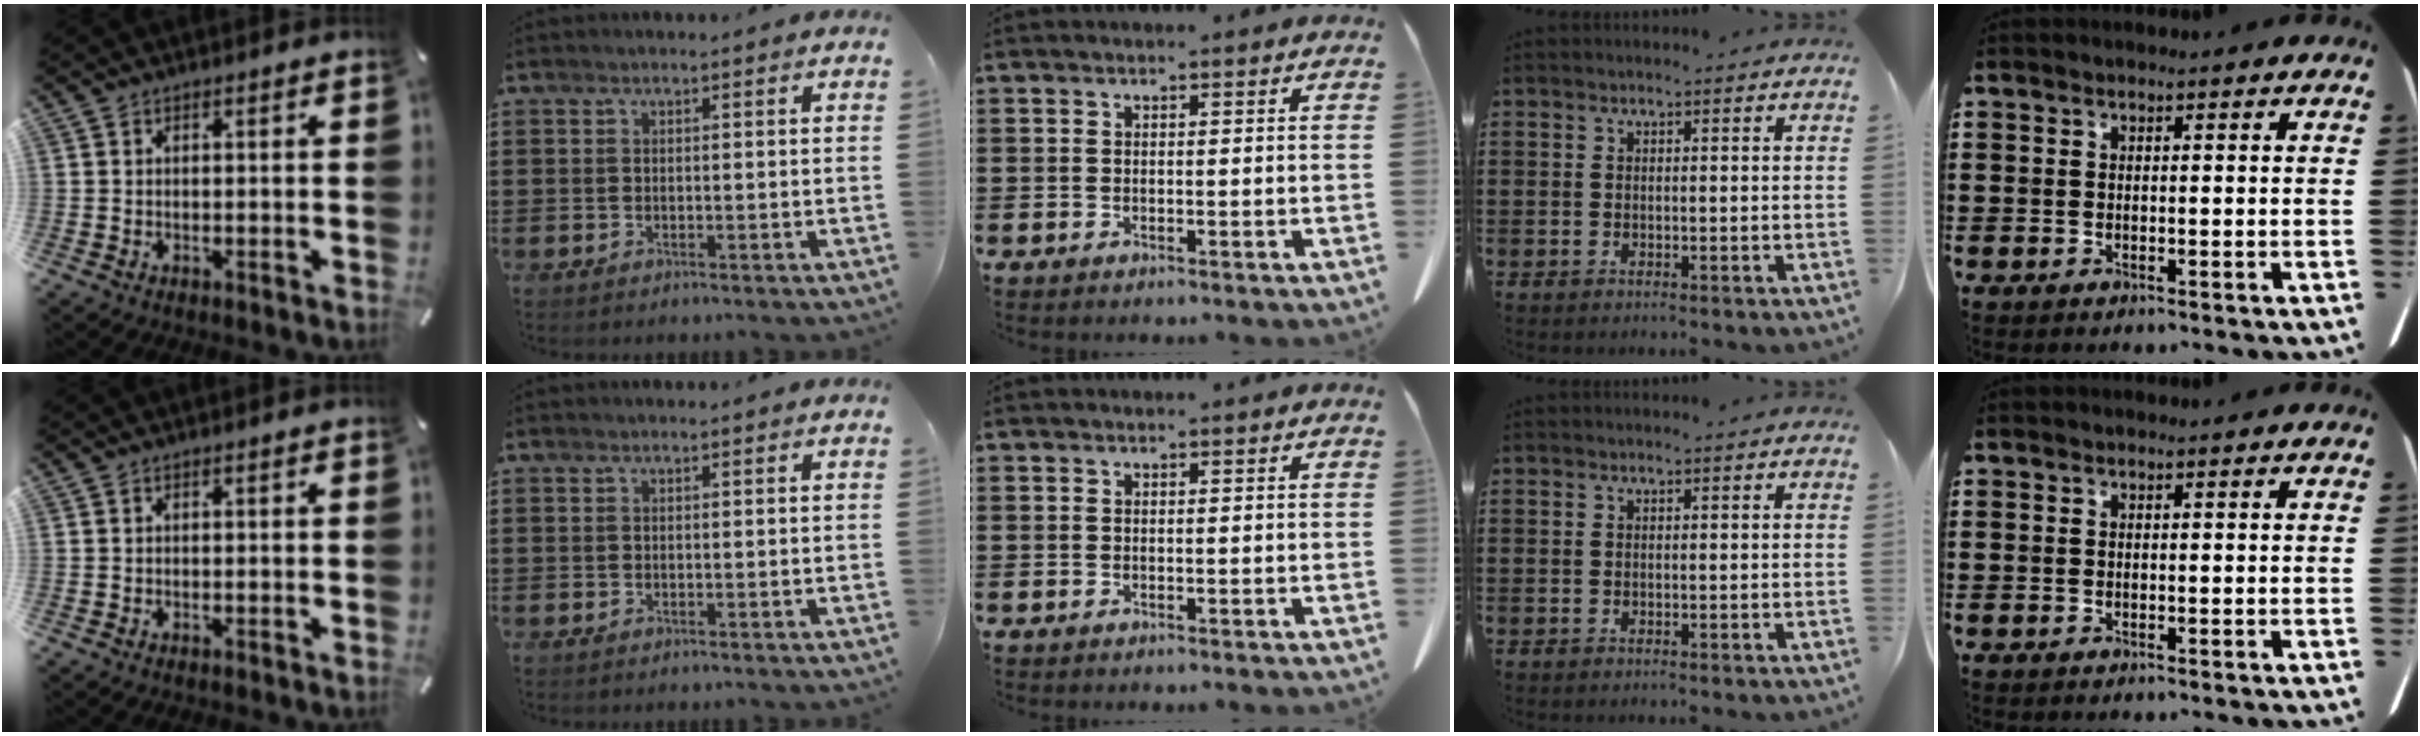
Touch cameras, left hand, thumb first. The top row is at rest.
{}